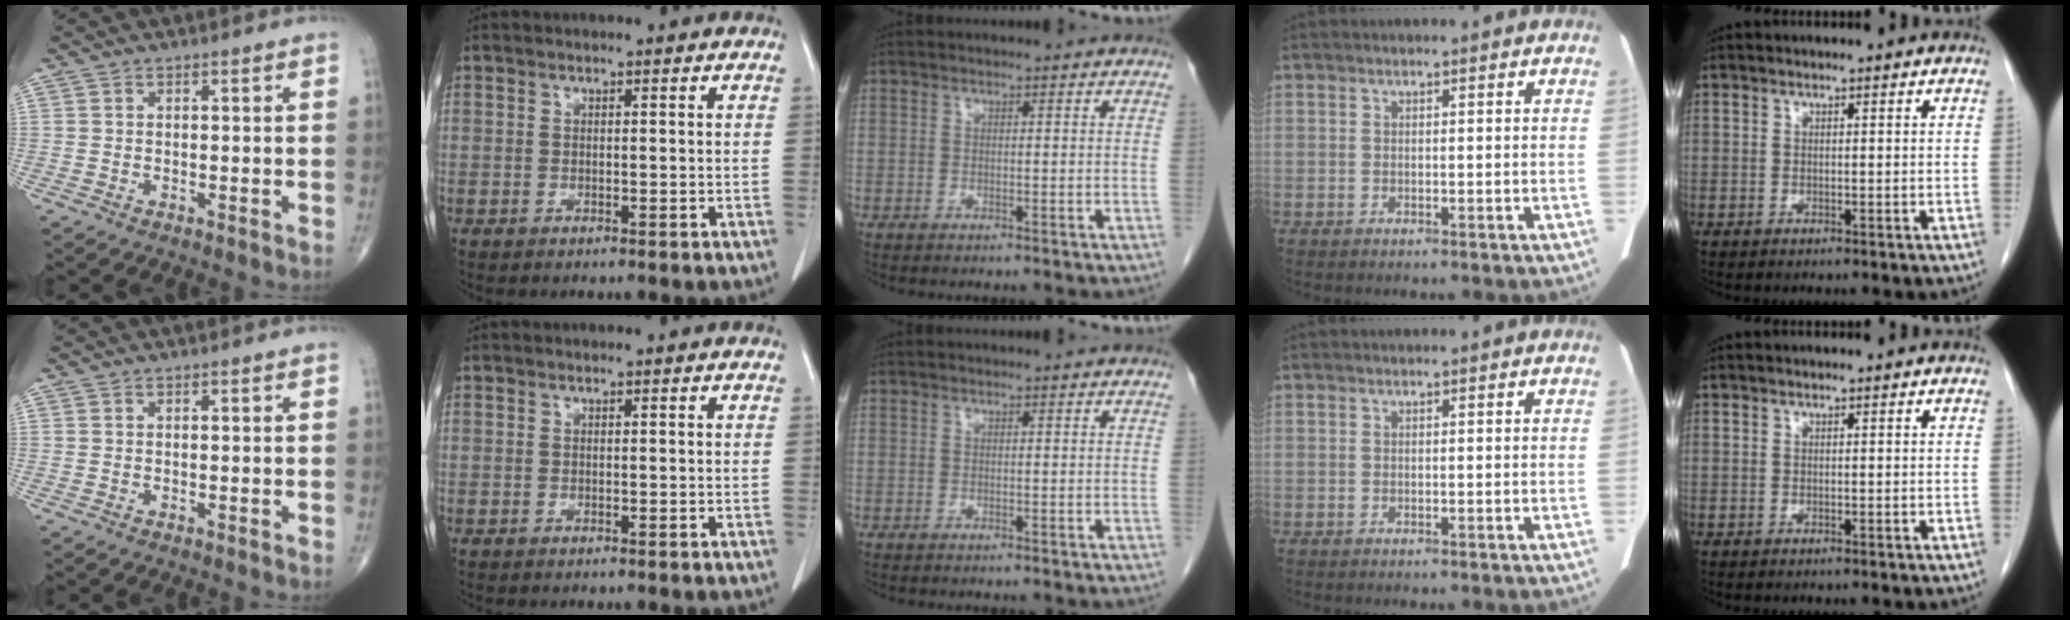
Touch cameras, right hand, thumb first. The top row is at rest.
{}